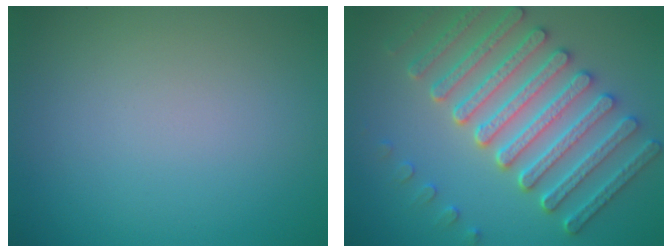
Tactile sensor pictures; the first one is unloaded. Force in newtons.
{"total": 7.3, "press": 6.3, "slide": 3.6}